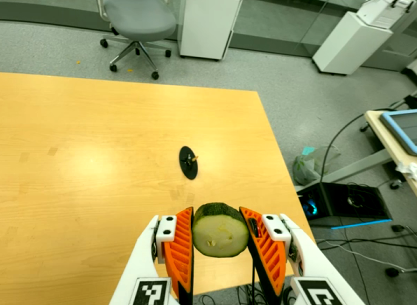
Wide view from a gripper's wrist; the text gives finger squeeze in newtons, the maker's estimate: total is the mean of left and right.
{"total": 11.0, "left": 9.9, "right": 12.1}